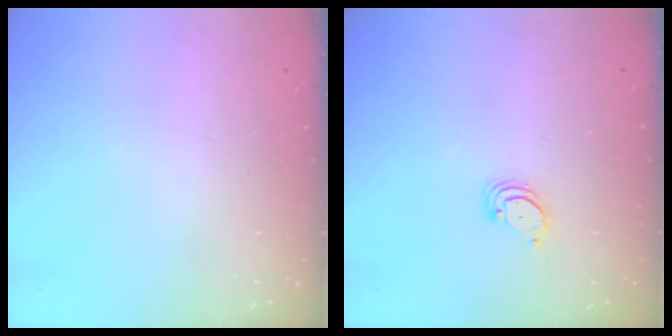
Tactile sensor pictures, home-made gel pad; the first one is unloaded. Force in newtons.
{"total": 2.2, "press": 2.2, "slide": 0.3}